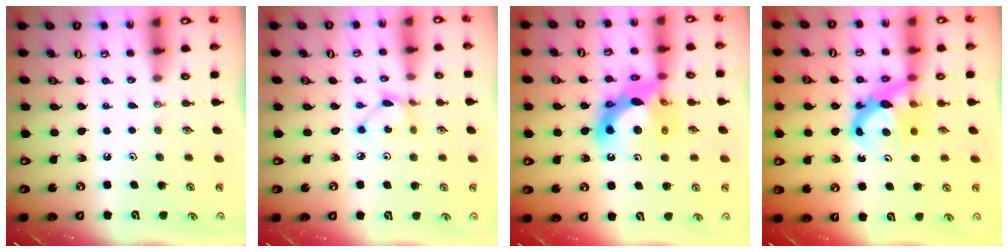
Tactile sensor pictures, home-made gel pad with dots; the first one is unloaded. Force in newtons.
{"total": 2.2, "press": 2.2, "slide": 0.1}
{"total": 14.3, "press": 14.1, "slide": 2.1}
{"total": 7.9, "press": 7.9, "slide": 0.4}